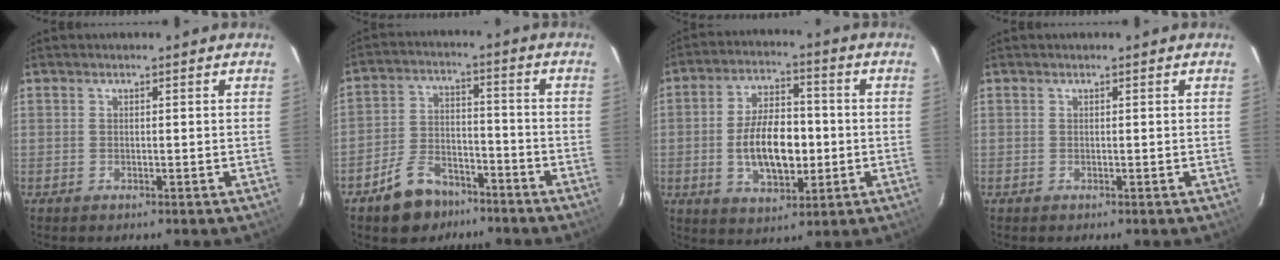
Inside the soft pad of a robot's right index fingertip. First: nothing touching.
{"total": 9.8, "force": [-6.9, 5.8, 3.9], "torque": [-0.096, 0.026, -0.104]}
{"total": 12.9, "force": [-1.8, 6.7, 10.9], "torque": [-0.204, 0.007, -0.022]}
{"total": 0.0}